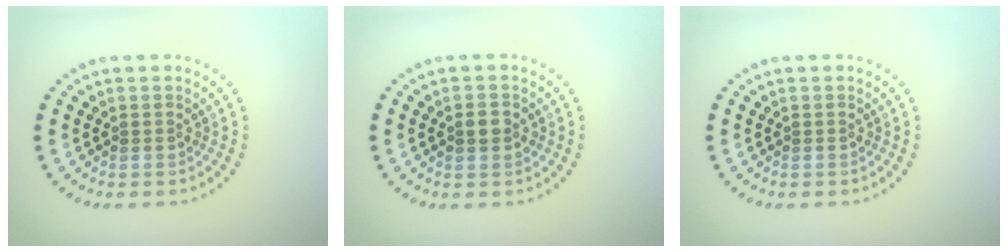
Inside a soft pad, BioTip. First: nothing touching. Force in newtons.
{"total": 2.1, "press": 2.1, "slide": 0.2}
{"total": 0.0}